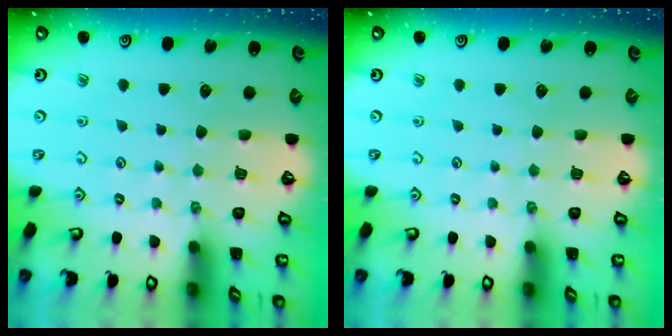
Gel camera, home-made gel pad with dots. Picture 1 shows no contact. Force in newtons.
{"total": 0.0}